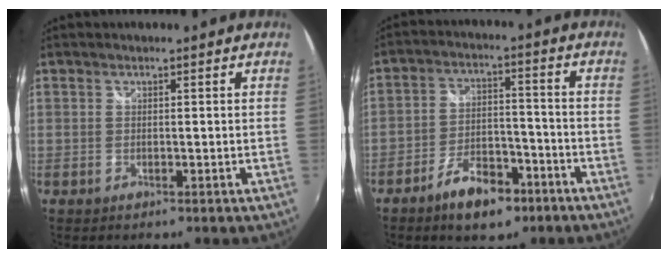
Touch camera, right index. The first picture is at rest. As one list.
[{"total": 10.1, "force": [-6.6, 4.7, 6.0], "torque": [-0.120, 0.014, -0.101]}]